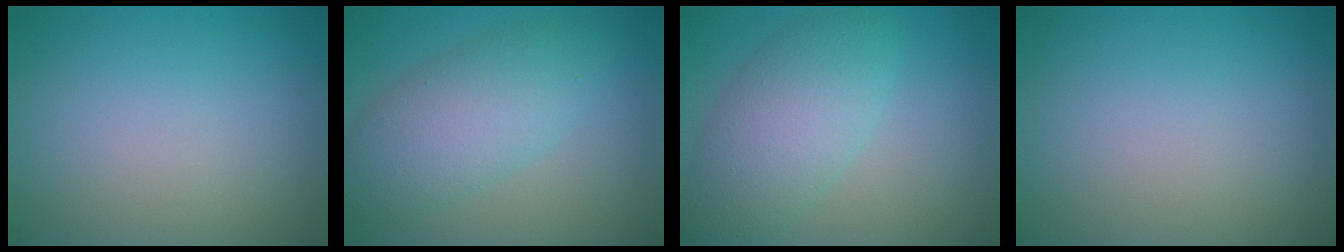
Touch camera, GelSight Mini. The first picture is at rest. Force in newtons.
{"total": 5.7, "press": 5.7, "slide": 0.2}
{"total": 5.8, "press": 5.8, "slide": 0.3}
{"total": 0.0}